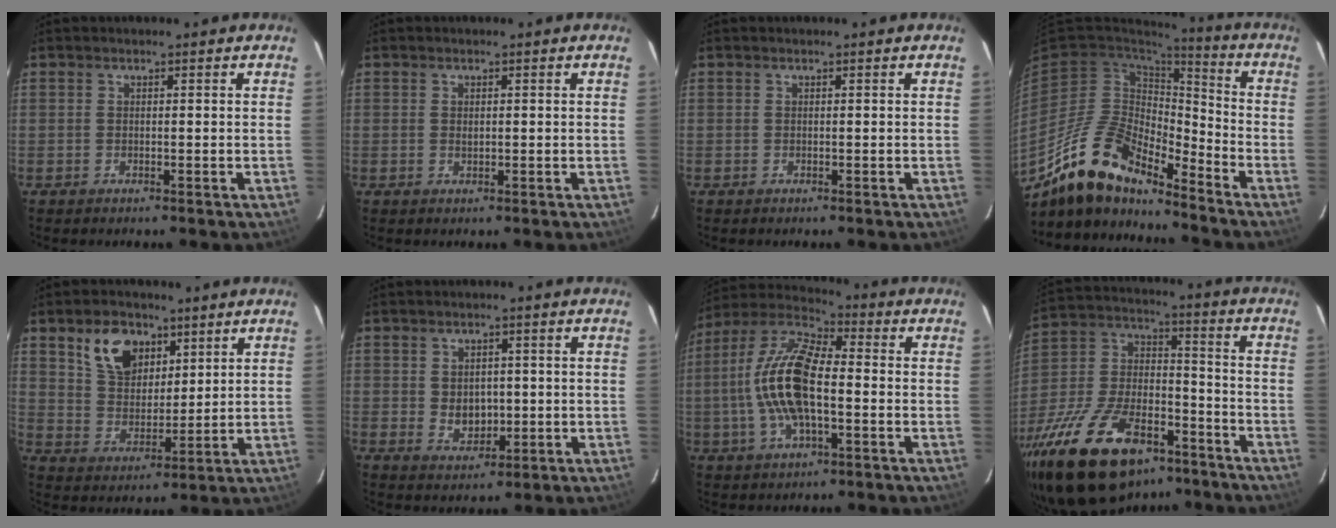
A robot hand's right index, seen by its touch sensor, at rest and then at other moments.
{"total": 1.0, "force": [0.1, 0.7, 0.7], "torque": [-0.012, 0.002, 0.003]}
{"total": 0.0}
{"total": 16.5, "force": [-13.3, 5.0, 8.3], "torque": [-0.159, -0.008, -0.256]}
{"total": 10.3, "force": [5.7, 6.6, 5.6], "torque": [-0.103, 0.020, 0.113]}
{"total": 5.0, "force": [-0.1, 3.9, 3.0], "torque": [-0.051, -0.003, 0.008]}
{"total": 15.8, "force": [-1.8, 6.5, 14.3], "torque": [-0.290, 0.009, -0.043]}
{"total": 28.0, "force": [-18.4, 13.1, 16.6], "torque": [-0.336, -0.005, -0.296]}